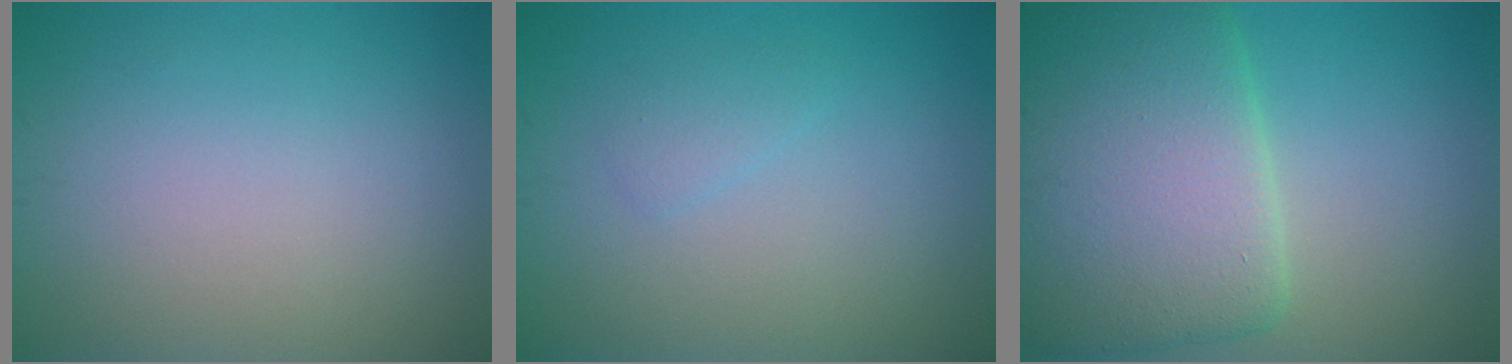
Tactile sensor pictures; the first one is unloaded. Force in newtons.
{"total": 1.1, "press": 1.1, "slide": 0.1}
{"total": 11.0, "press": 11.0, "slide": 0.3}